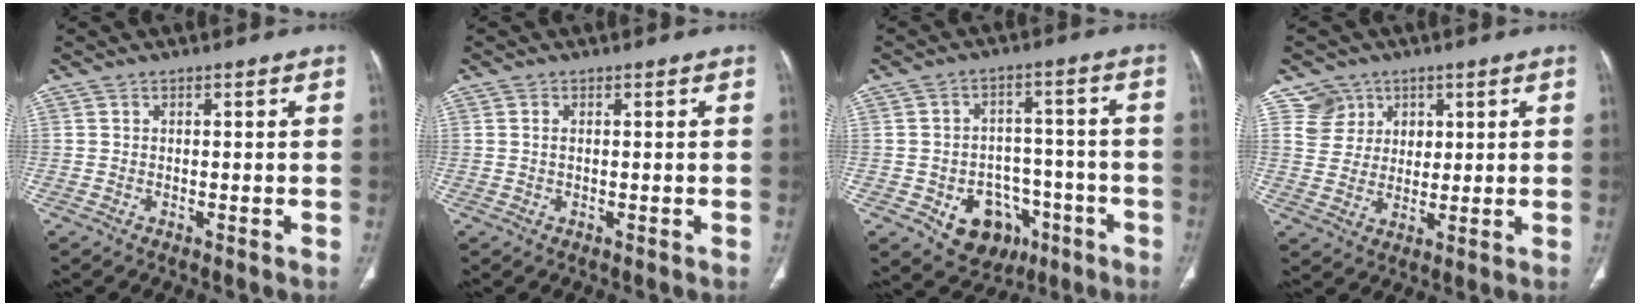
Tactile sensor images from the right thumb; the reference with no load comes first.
{"total": 0.8, "force": [0.2, 0.4, 0.6], "torque": [-0.018, 0.003, 0.005]}
{"total": 11.8, "force": [-5.1, 9.1, 5.6], "torque": [-0.042, 0.039, -0.060]}
{"total": 7.1, "force": [3.5, 6.1, 0.3], "torque": [0.033, -0.022, 0.071]}